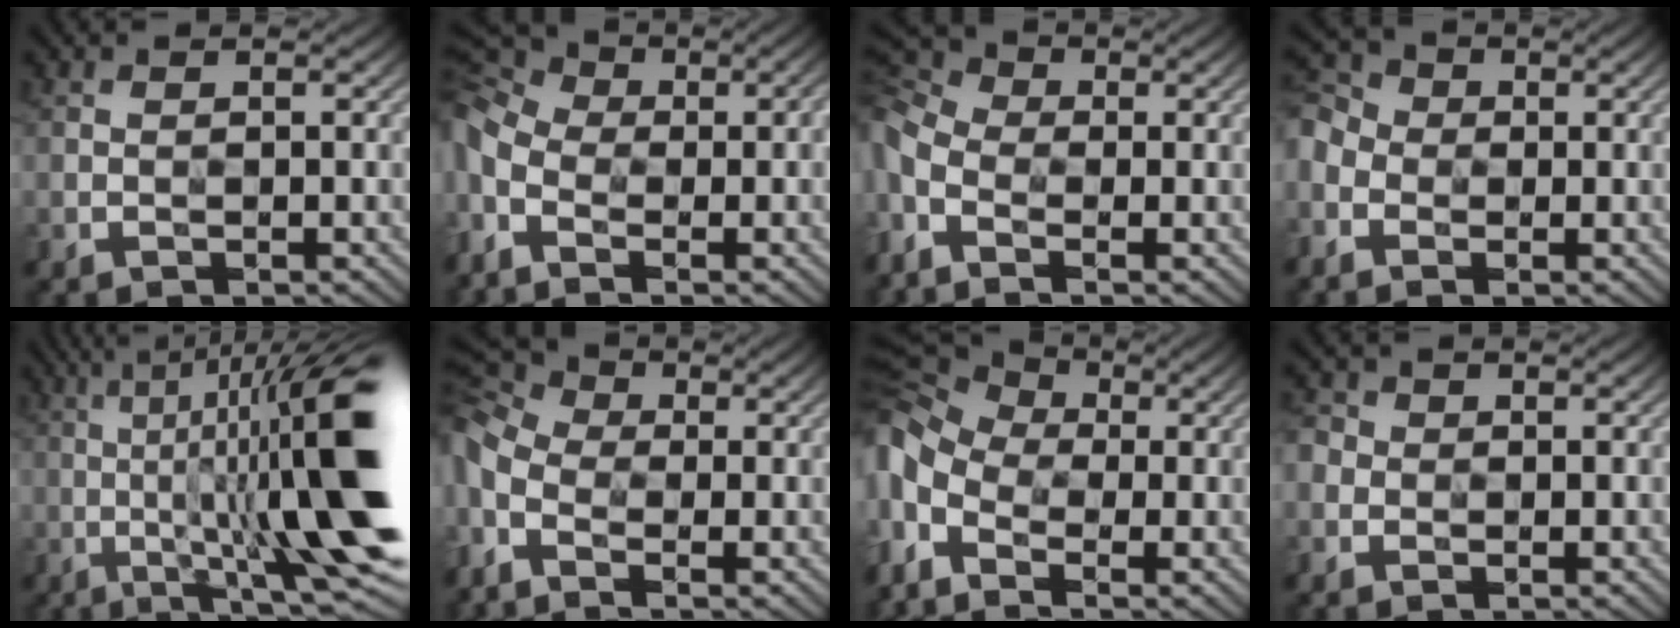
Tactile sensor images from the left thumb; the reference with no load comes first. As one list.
[{"total": 11.9, "force": [-2.9, 7.4, 8.9], "torque": [-0.225, -0.015, -0.041]}, {"total": 8.6, "force": [-2.3, 5.6, 6.2], "torque": [-0.192, -0.005, -0.038]}, {"total": 5.7, "force": [-1.6, 4.7, 2.9], "torque": [-0.094, 0.002, -0.044]}, {"total": 18.9, "force": [-0.4, 4.1, 18.4], "torque": [-0.269, 0.027, 0.004]}, {"total": 10.6, "force": [-2.3, 6.8, 7.8], "torque": [-0.228, -0.013, -0.033]}, {"total": 11.3, "force": [-2.7, 7.4, 8.2], "torque": [-0.224, -0.020, -0.041]}, {"total": 2.4, "force": [-0.3, 2.3, 0.8], "torque": [-0.024, 0.003, -0.010]}]